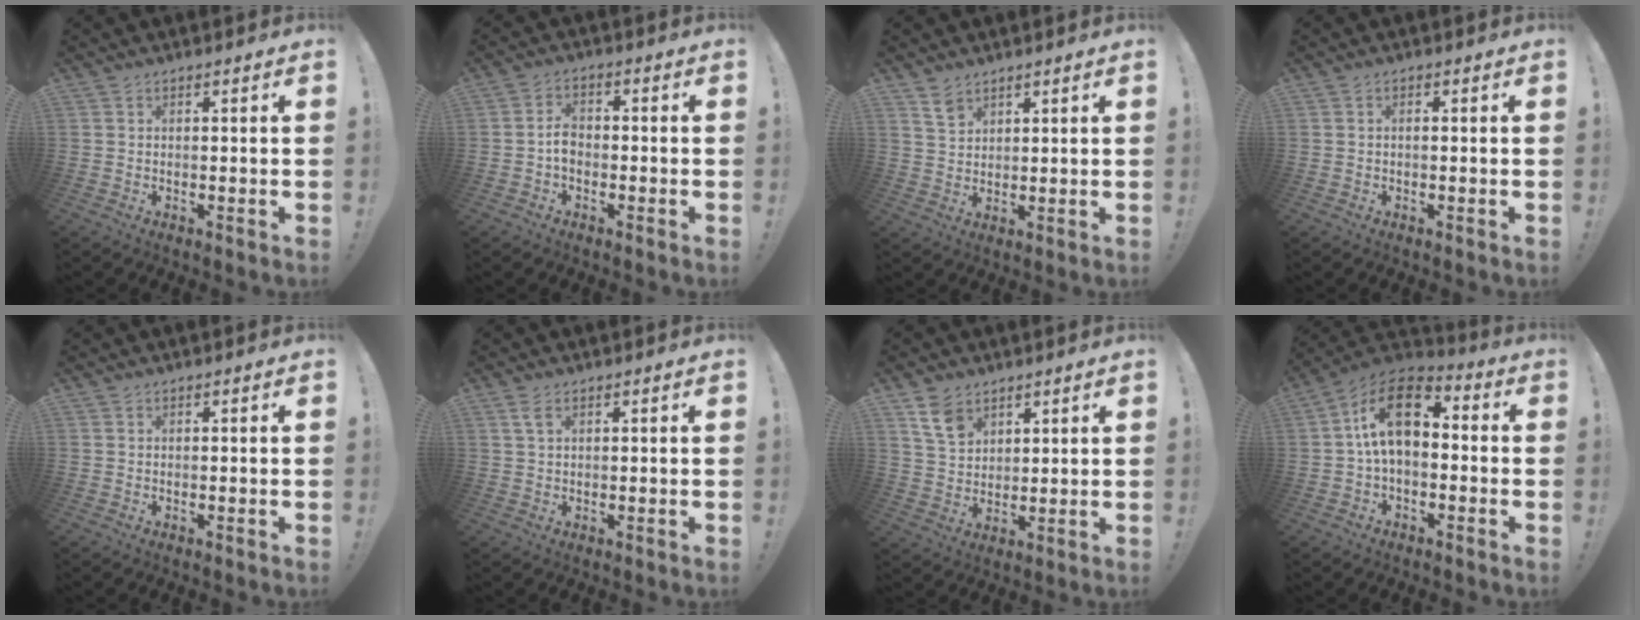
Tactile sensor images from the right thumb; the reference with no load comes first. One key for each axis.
{"total": 4.1, "fx": -1.2, "fy": 2.7, "fz": 2.8, "tx": -0.052, "ty": 0.002, "tz": -0.023}
{"total": 4.7, "fx": 3.5, "fy": 2.8, "fz": 1.6, "tx": -0.021, "ty": -0.020, "tz": 0.065}
{"total": 0.8, "fx": -0.3, "fy": 0.0, "fz": 0.8, "tx": -0.015, "ty": 0.000, "tz": -0.006}
{"total": 0.0}
{"total": 2.7, "fx": 1.2, "fy": 1.2, "fz": 2.0, "tx": -0.037, "ty": 0.000, "tz": 0.022}
{"total": 8.7, "fx": 5.6, "fy": 5.8, "fz": 3.5, "tx": -0.053, "ty": -0.030, "tz": 0.109}
{"total": 14.9, "fx": 2.2, "fy": 9.2, "fz": 11.5, "tx": -0.187, "ty": 0.012, "tz": 0.041}